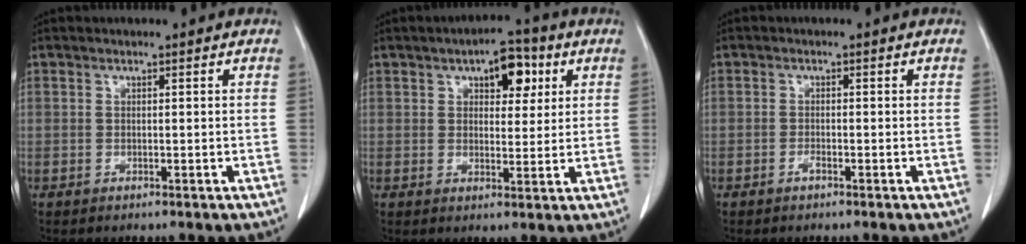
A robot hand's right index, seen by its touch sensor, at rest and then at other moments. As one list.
[{"total": 6.8, "force": [3.0, 3.2, 5.2], "torque": [-0.070, 0.015, 0.042]}, {"total": 0.9, "force": [-0.7, 0.2, 0.6], "torque": [-0.011, 0.001, -0.012]}]